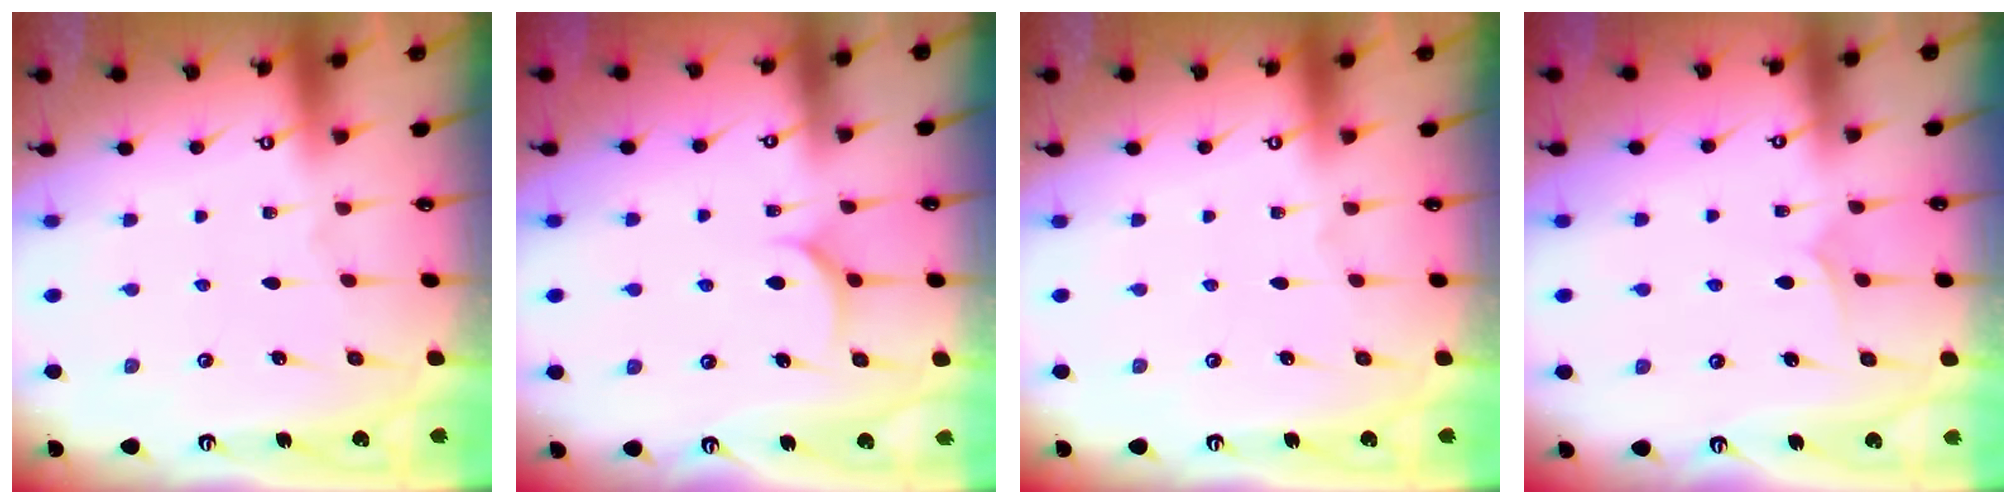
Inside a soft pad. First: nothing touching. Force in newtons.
{"total": 6.8, "press": 6.7, "slide": 0.5}
{"total": 0.0}
{"total": 4.0, "press": 4.0, "slide": 0.4}